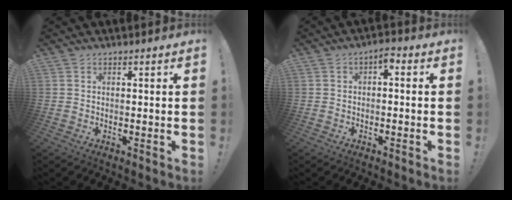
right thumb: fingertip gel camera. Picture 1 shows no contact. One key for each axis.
{"total": 2.4, "fx": -0.6, "fy": 1.5, "fz": 1.8, "tx": -0.025, "ty": 0.006, "tz": -0.014}